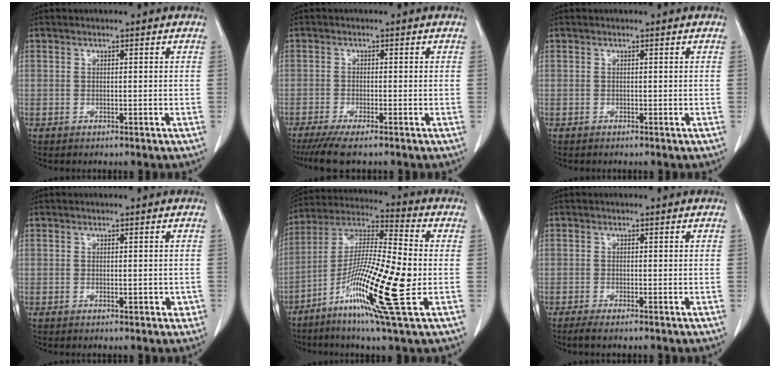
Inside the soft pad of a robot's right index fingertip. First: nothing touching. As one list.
[{"total": 5.2, "force": [-4.1, 0.3, 3.2], "torque": [-0.053, -0.012, -0.068]}, {"total": 0.0}, {"total": 1.9, "force": [-0.4, 1.0, 1.6], "torque": [-0.014, -0.001, -0.003]}, {"total": 18.9, "force": [-5.4, 0.7, 18.1], "torque": [-0.351, -0.024, -0.103]}, {"total": 1.5, "force": [-1.1, 0.0, 1.1], "torque": [-0.027, -0.005, -0.023]}]